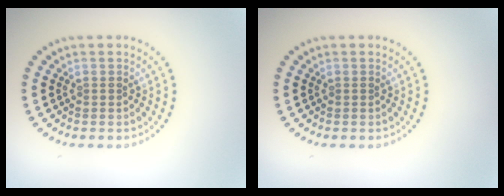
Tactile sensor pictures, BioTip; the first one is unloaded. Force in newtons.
{"total": 0.0}